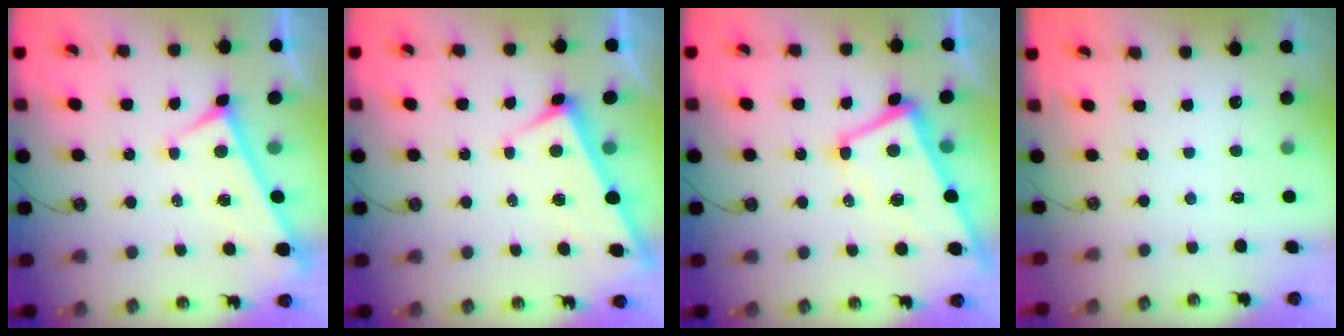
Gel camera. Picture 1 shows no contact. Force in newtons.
{"total": 3.1, "press": 3.1, "slide": 0.0}
{"total": 2.0, "press": 1.7, "slide": 1.1}
{"total": 0.0}